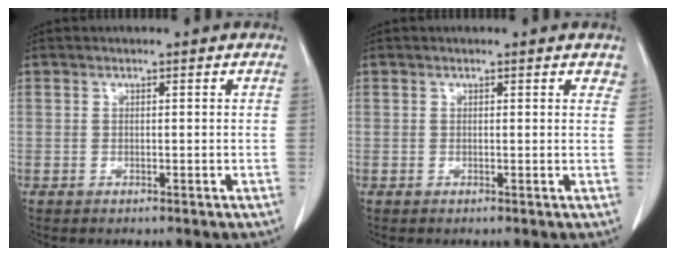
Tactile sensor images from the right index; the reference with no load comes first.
{"total": 1.5, "force": [1.3, 0.6, 0.5], "torque": [0.002, -0.001, 0.001]}